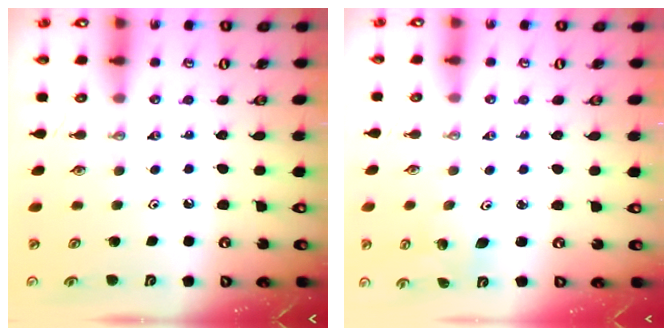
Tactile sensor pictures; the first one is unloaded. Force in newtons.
{"total": 2.5, "press": 2.5, "slide": 0.1}